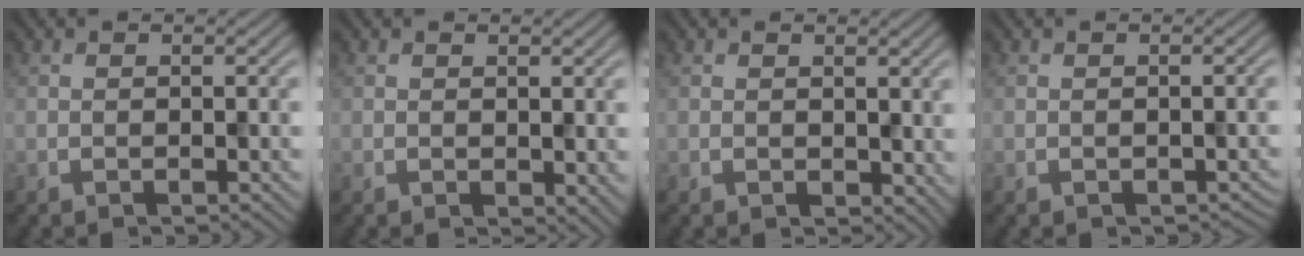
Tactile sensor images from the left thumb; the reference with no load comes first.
{"total": 1.6, "force": [0.3, 1.0, 1.1], "torque": [-0.017, -0.006, 0.008]}
{"total": 1.9, "force": [0.8, 1.4, 1.1], "torque": [-0.020, -0.006, 0.017]}
{"total": 0.7, "force": [-0.3, 0.5, 0.4], "torque": [-0.007, -0.008, -0.002]}